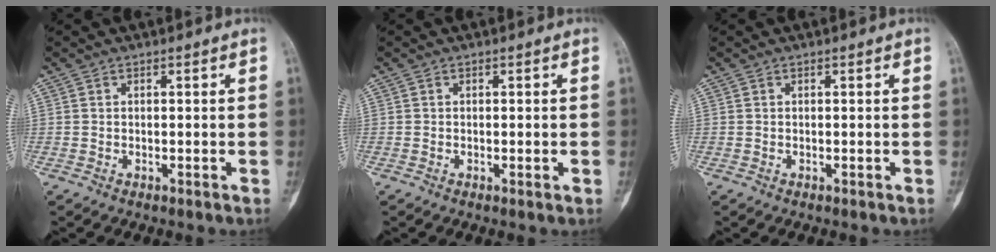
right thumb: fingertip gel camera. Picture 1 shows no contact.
{"total": 1.0, "force": [-0.2, 0.3, 0.9], "torque": [-0.009, -0.001, -0.002]}
{"total": 0.0}